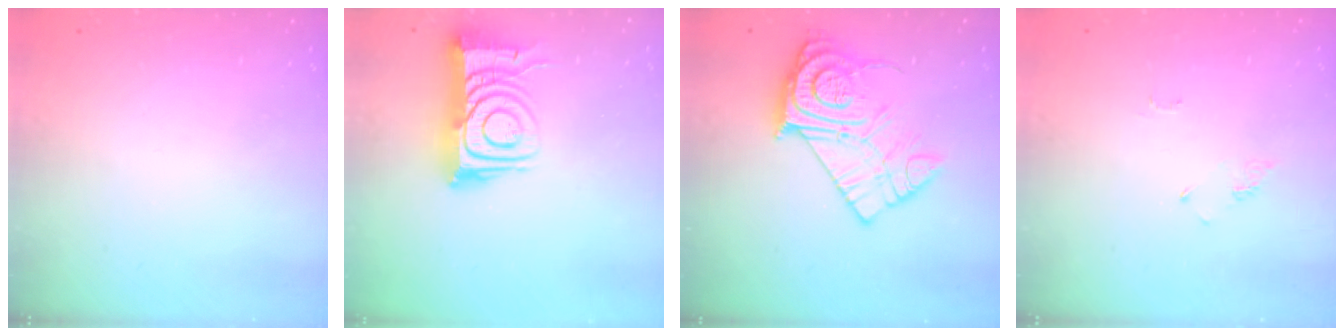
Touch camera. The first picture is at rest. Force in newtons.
{"total": 14.3, "press": 14.2, "slide": 1.6}
{"total": 16.1, "press": 16.1, "slide": 1.1}
{"total": 2.6, "press": 2.6, "slide": 0.4}